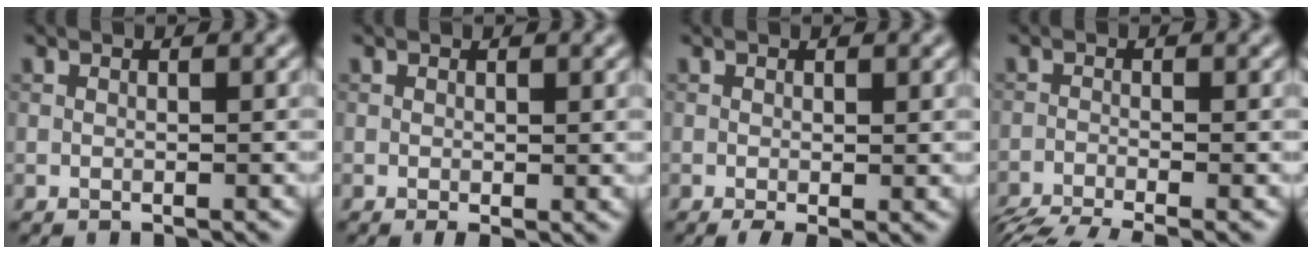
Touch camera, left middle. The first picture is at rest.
{"total": 1.0, "force": [0.0, 0.3, 1.0], "torque": [-0.012, -0.004, -0.001]}
{"total": 1.7, "force": [-0.3, 0.5, 1.6], "torque": [-0.026, -0.010, -0.006]}
{"total": 5.7, "force": [-4.7, 1.3, 3.0], "torque": [-0.048, -0.028, -0.079]}